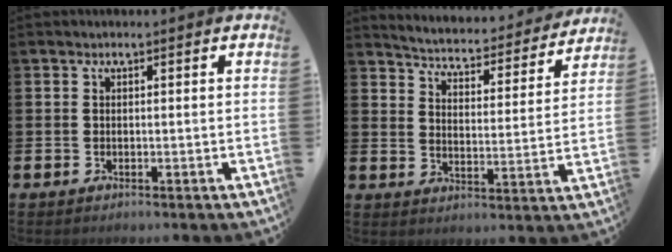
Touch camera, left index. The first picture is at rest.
{"total": 4.5, "force": [4.4, 0.6, 0.8], "torque": [-0.039, -0.044, 0.068]}